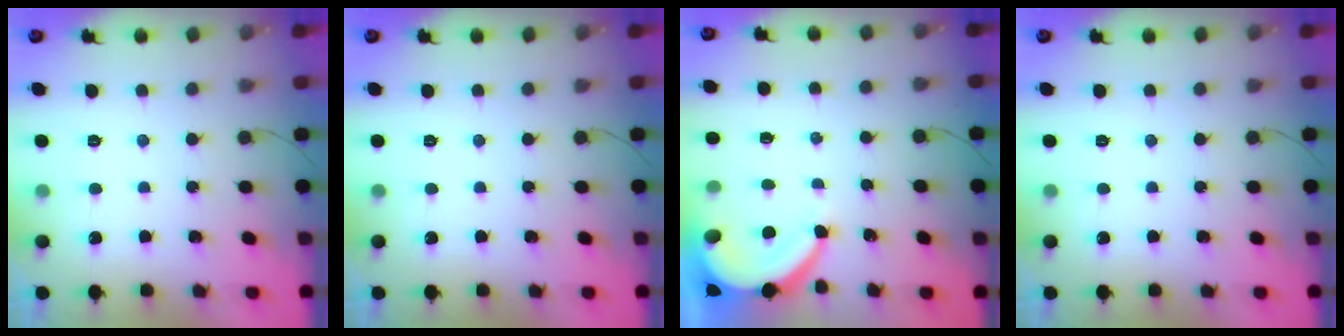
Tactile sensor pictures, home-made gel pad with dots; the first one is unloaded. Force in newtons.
{"total": 0.0}
{"total": 6.5, "press": 6.4, "slide": 0.9}
{"total": 0.0}